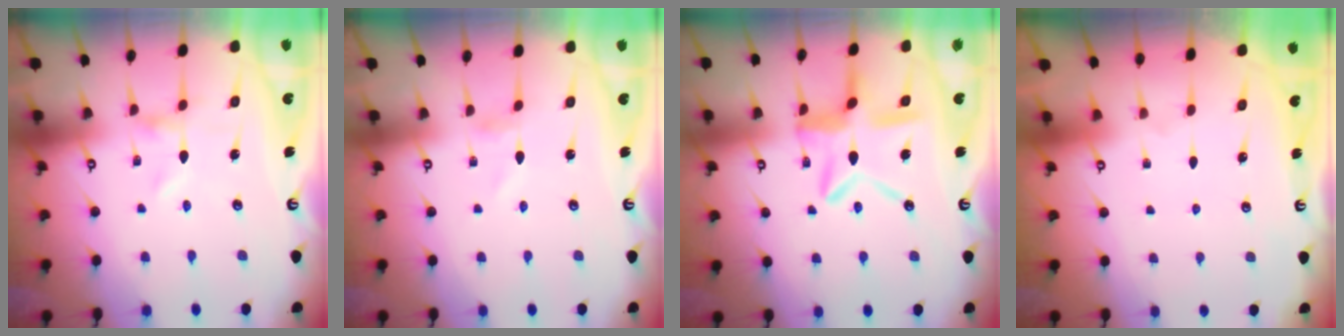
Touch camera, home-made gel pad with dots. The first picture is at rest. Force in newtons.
{"total": 1.4, "press": 1.4, "slide": 0.1}
{"total": 12.8, "press": 12.7, "slide": 1.3}
{"total": 1.6, "press": 1.6, "slide": 0.2}